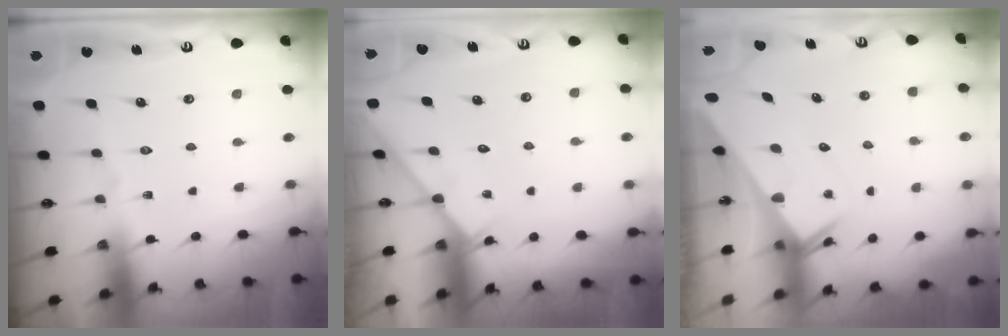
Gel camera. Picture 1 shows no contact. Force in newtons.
{"total": 3.1, "press": 3.1, "slide": 0.3}
{"total": 3.0, "press": 2.9, "slide": 0.3}